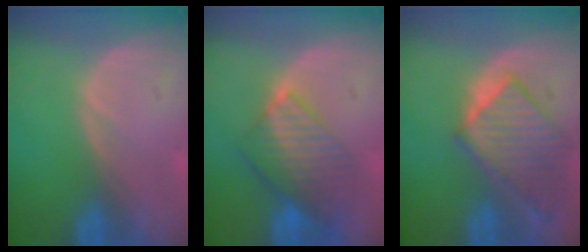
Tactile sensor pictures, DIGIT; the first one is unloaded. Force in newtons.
{"total": 8.1, "press": 7.1, "slide": 3.9}
{"total": 9.1, "press": 8.0, "slide": 4.4}